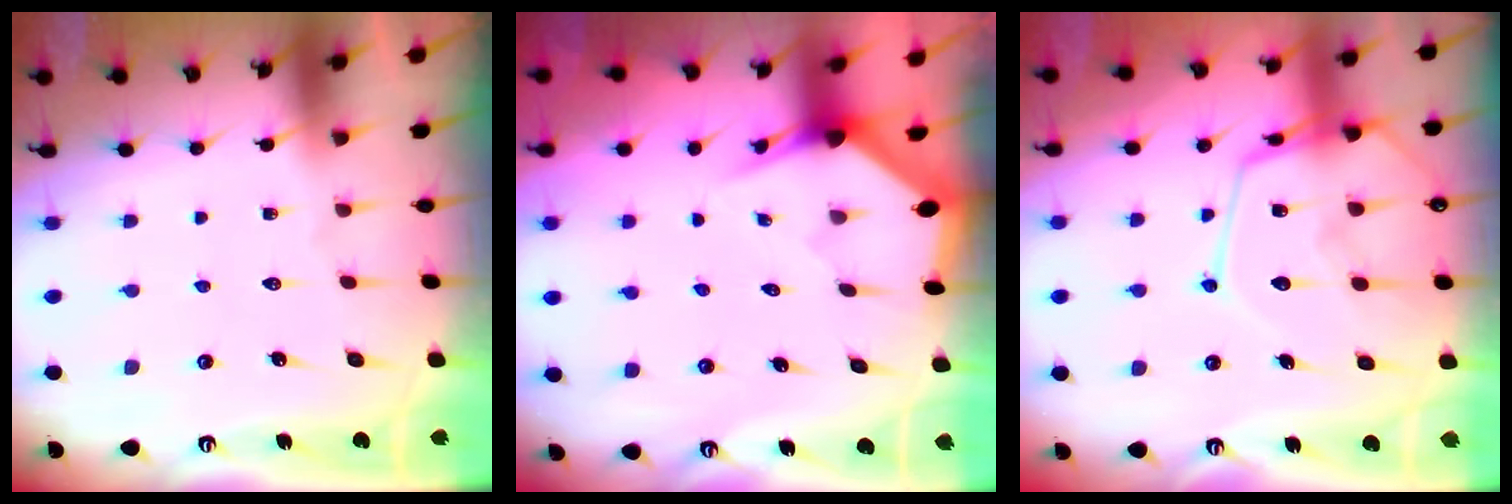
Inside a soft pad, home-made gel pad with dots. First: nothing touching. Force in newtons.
{"total": 2.8, "press": 2.8, "slide": 0.1}
{"total": 15.6, "press": 15.6, "slide": 1.5}